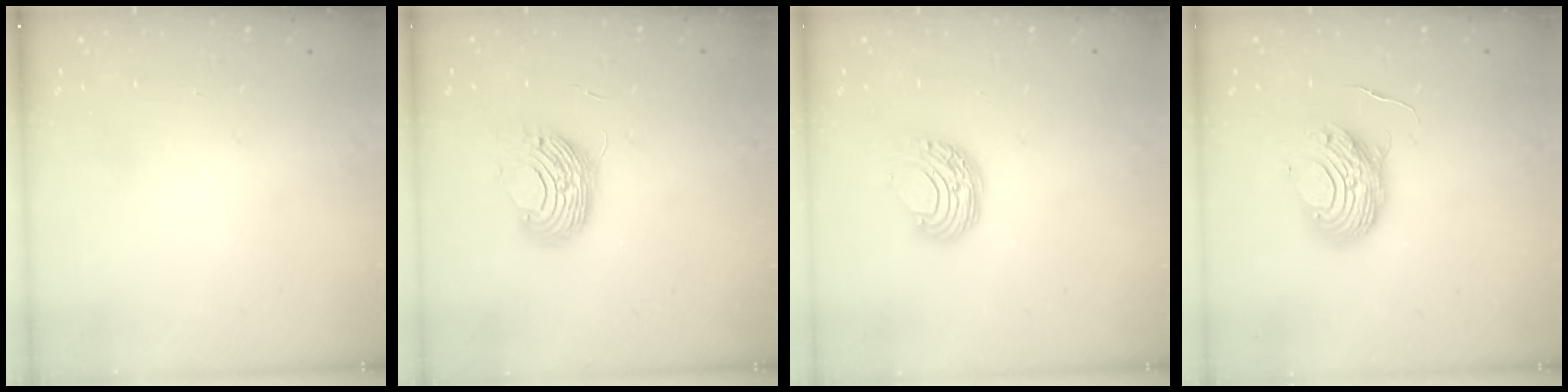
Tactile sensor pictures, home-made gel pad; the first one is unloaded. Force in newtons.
{"total": 9.7, "press": 9.7, "slide": 0.1}
{"total": 8.5, "press": 8.5, "slide": 0.4}
{"total": 11.2, "press": 11.2, "slide": 0.9}